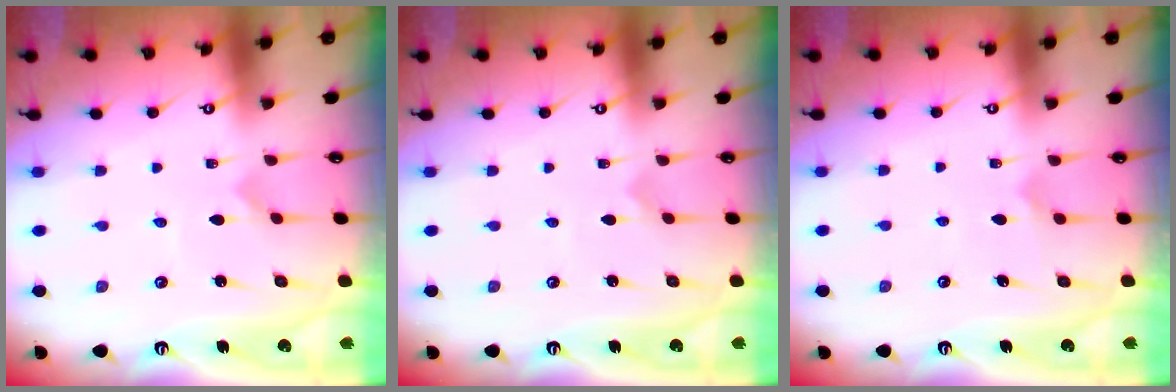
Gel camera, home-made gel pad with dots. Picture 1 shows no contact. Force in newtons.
{"total": 0.0}
{"total": 3.8, "press": 3.8, "slide": 0.6}